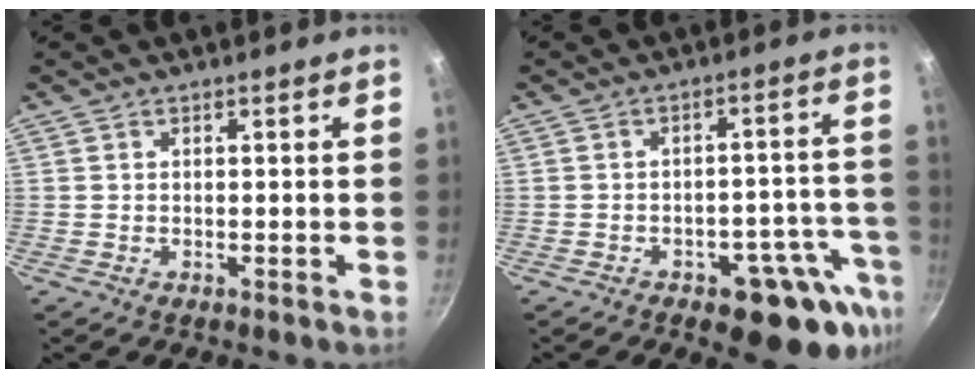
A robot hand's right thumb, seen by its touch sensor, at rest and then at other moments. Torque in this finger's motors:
{"motor_torque": [1.51, 1.59, 0.24, 0.30, 0.21]}